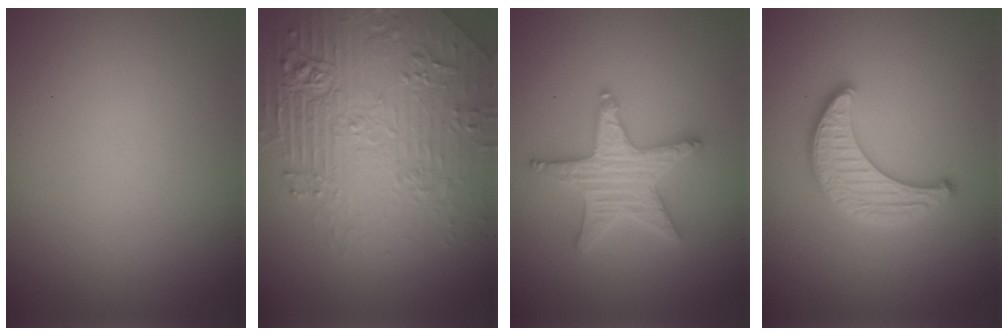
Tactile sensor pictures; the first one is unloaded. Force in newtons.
{"total": 7.6, "press": 5.9, "slide": 4.7}
{"total": 5.1, "press": 5.0, "slide": 0.9}
{"total": 3.5, "press": 3.4, "slide": 0.7}